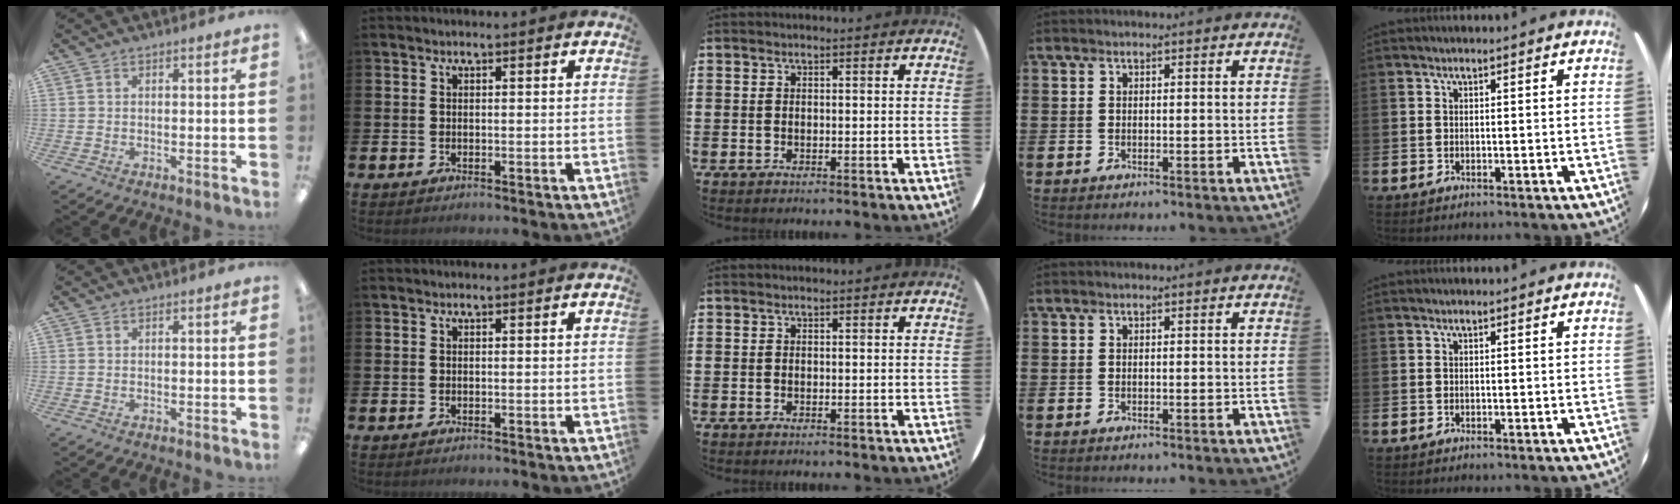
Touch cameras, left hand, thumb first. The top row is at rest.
{}